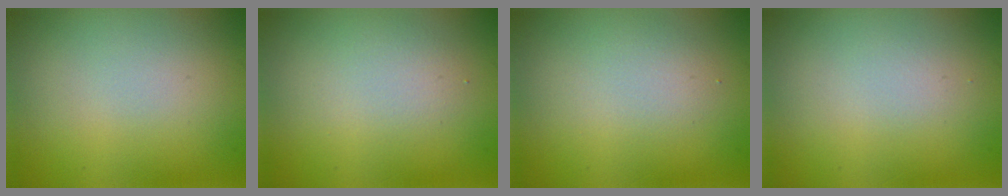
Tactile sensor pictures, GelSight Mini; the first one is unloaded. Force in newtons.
{"total": 2.0, "press": 2.0, "slide": 0.1}
{"total": 1.8, "press": 1.8, "slide": 0.0}
{"total": 0.7, "press": 0.7, "slide": 0.0}